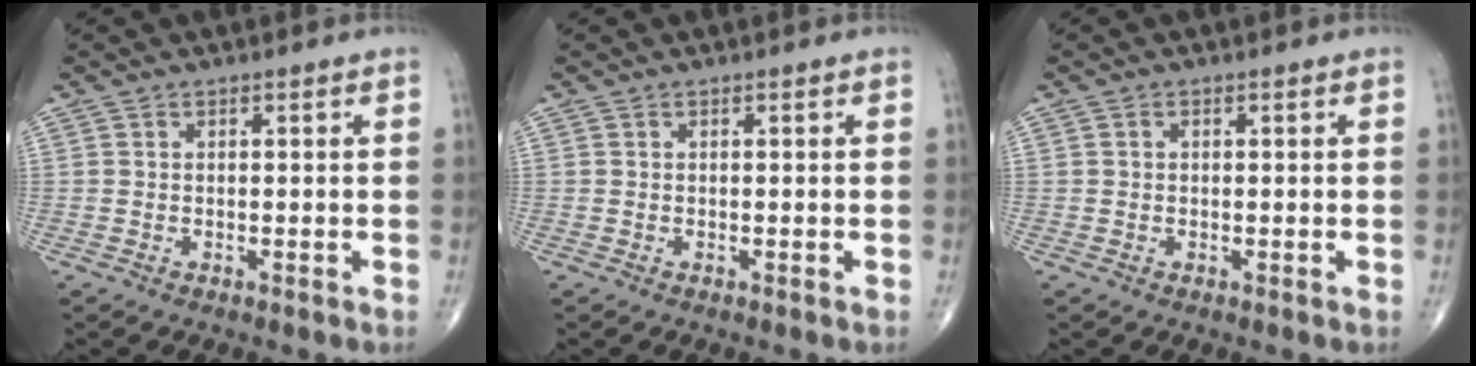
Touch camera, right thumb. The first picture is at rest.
{"total": 0.0}
{"total": 0.6, "force": [0.2, 0.4, 0.4], "torque": [-0.007, 0.001, 0.003]}